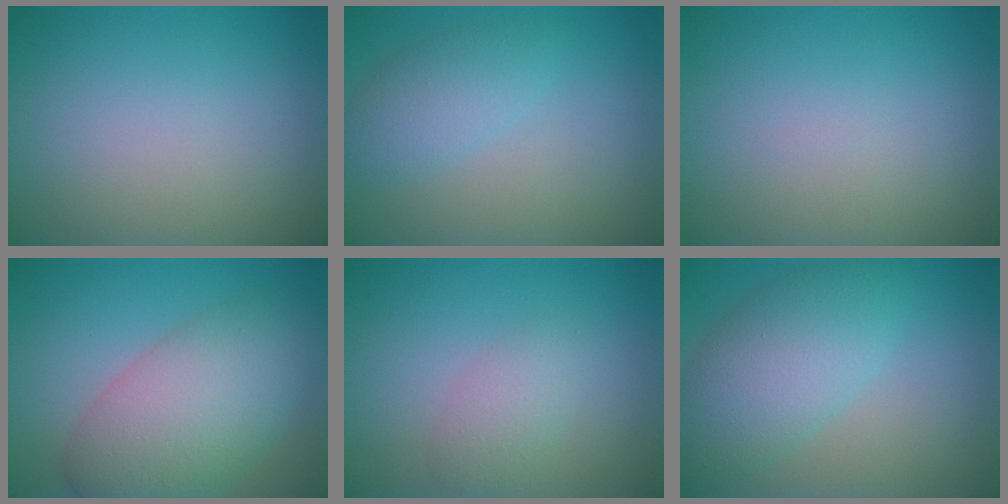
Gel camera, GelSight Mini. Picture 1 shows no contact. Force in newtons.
{"total": 3.0, "press": 3.0, "slide": 0.2}
{"total": 0.0}
{"total": 7.9, "press": 7.9, "slide": 0.4}
{"total": 2.1, "press": 2.1, "slide": 0.0}
{"total": 6.1, "press": 6.1, "slide": 0.2}